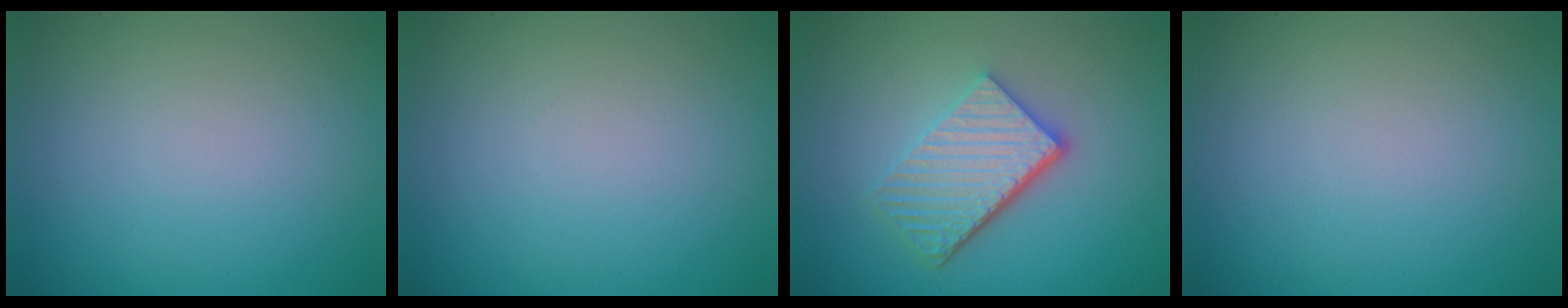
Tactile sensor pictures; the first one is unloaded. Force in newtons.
{"total": 0.0}
{"total": 5.3, "press": 3.8, "slide": 3.8}
{"total": 0.0}